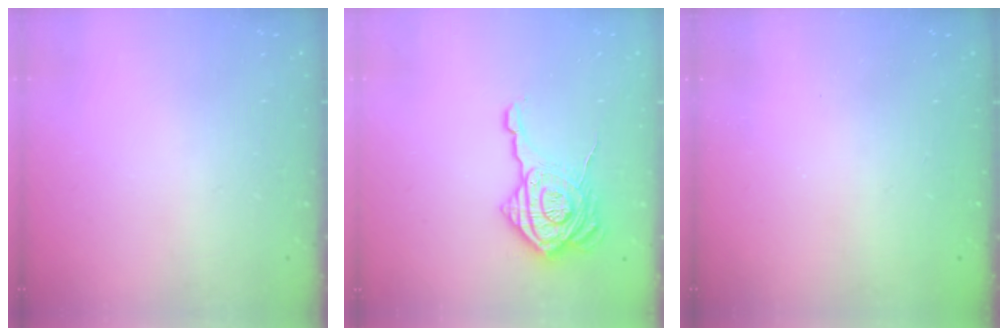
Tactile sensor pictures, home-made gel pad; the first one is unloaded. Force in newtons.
{"total": 17.6, "press": 17.5, "slide": 1.1}
{"total": 2.3, "press": 2.2, "slide": 0.7}